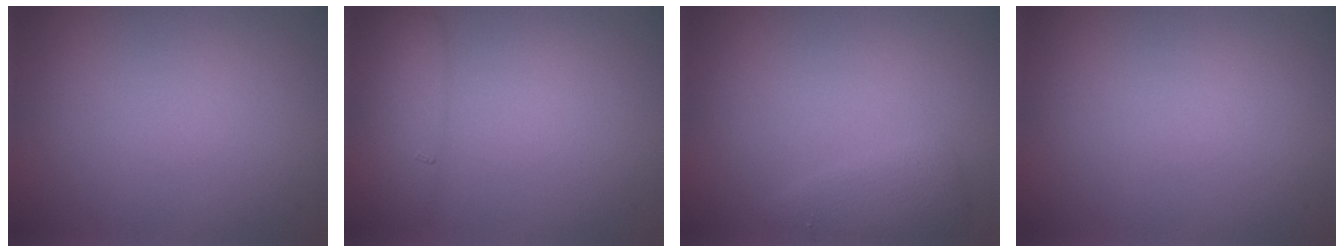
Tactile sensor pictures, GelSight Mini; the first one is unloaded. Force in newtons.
{"total": 2.5, "press": 2.5, "slide": 0.1}
{"total": 1.9, "press": 1.9, "slide": 0.1}
{"total": 0.0}